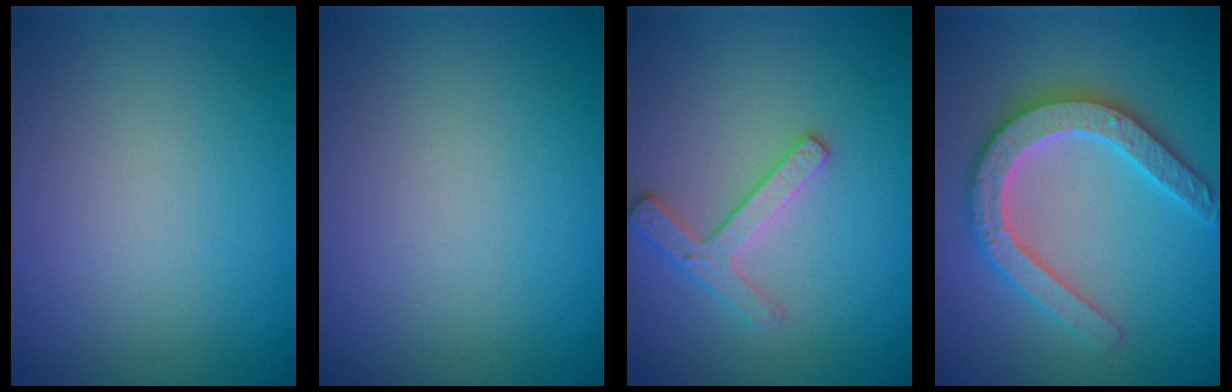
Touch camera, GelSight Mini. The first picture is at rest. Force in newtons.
{"total": 0.0}
{"total": 2.5, "press": 2.5, "slide": 0.3}
{"total": 5.3, "press": 5.2, "slide": 1.0}